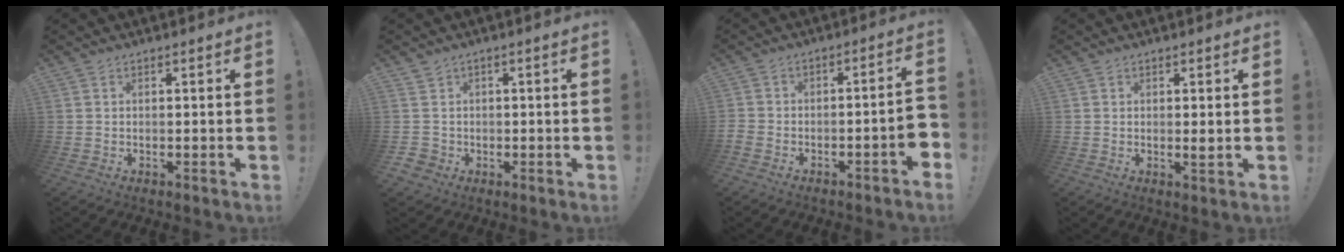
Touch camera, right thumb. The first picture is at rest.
{"total": 3.5, "force": [0.7, 3.3, 0.6], "torque": [-0.014, 0.002, 0.016]}
{"total": 5.7, "force": [-3.2, 1.4, 4.5], "torque": [-0.073, 0.005, -0.054]}
{"total": 1.7, "force": [0.4, 0.3, 1.7], "torque": [-0.013, -0.008, 0.003]}